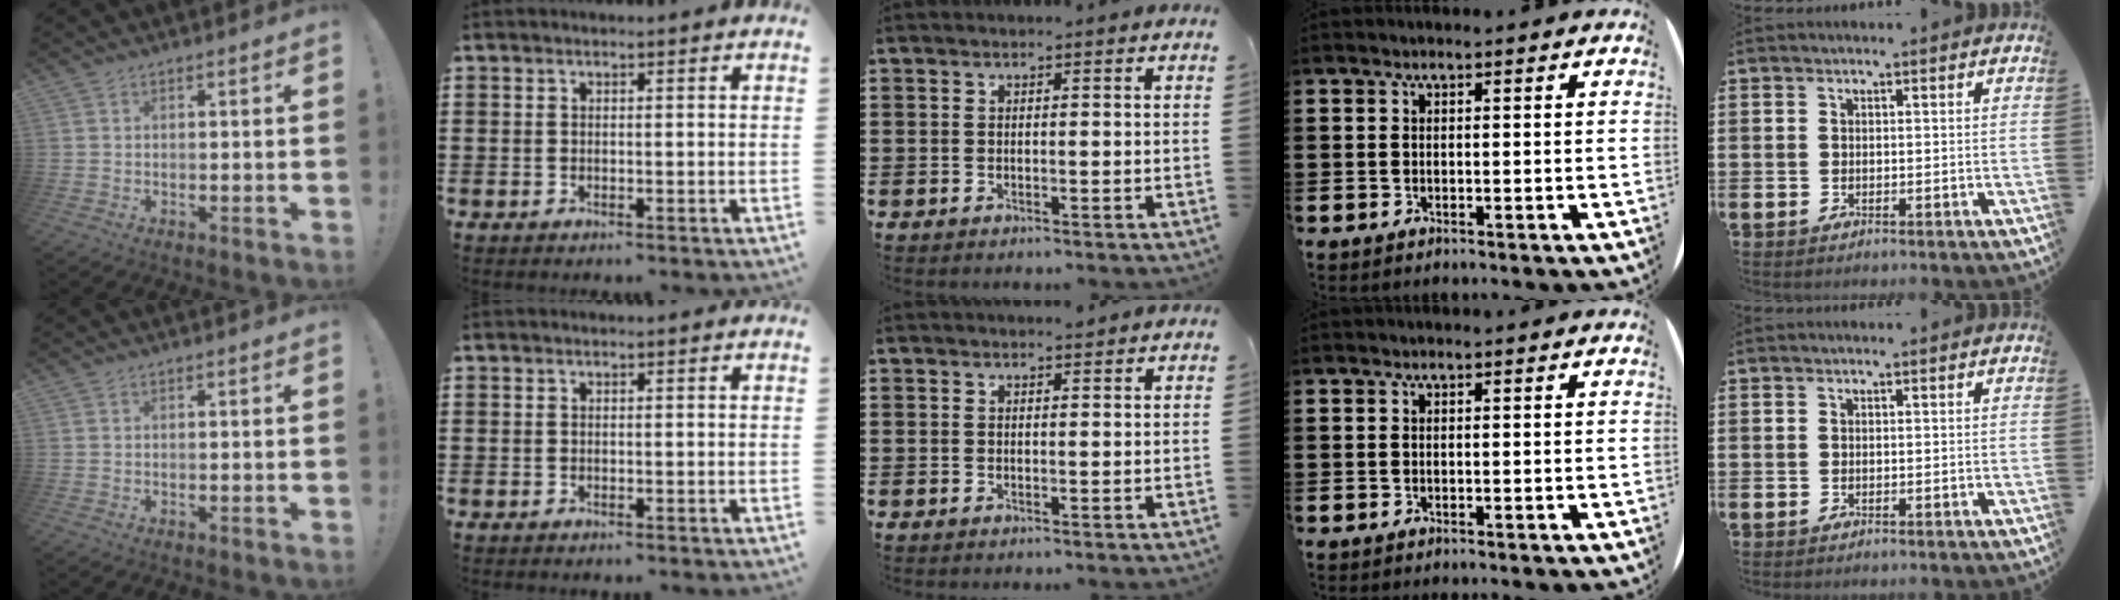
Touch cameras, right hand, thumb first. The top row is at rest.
{"middle": {"total": 0.6, "force": [0.4, 0.3, 0.0], "torque": [0.006, -0.004, 0.007]}}